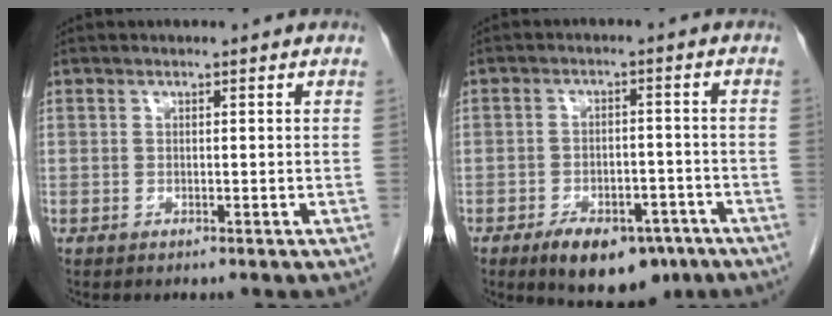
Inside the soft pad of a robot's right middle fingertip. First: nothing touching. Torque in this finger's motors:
{"motor_torque": [0.93, -1.21, 0.15, 0.07]}